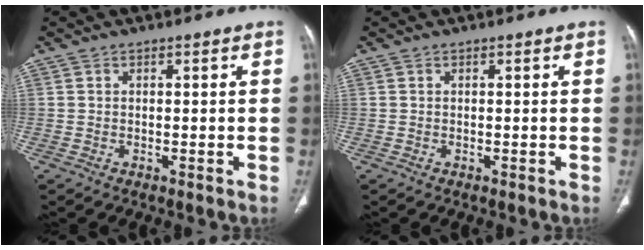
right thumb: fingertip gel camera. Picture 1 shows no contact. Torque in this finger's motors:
{"motor_torque": [0.24, 0.14, 0.58, 0.12, -0.04]}